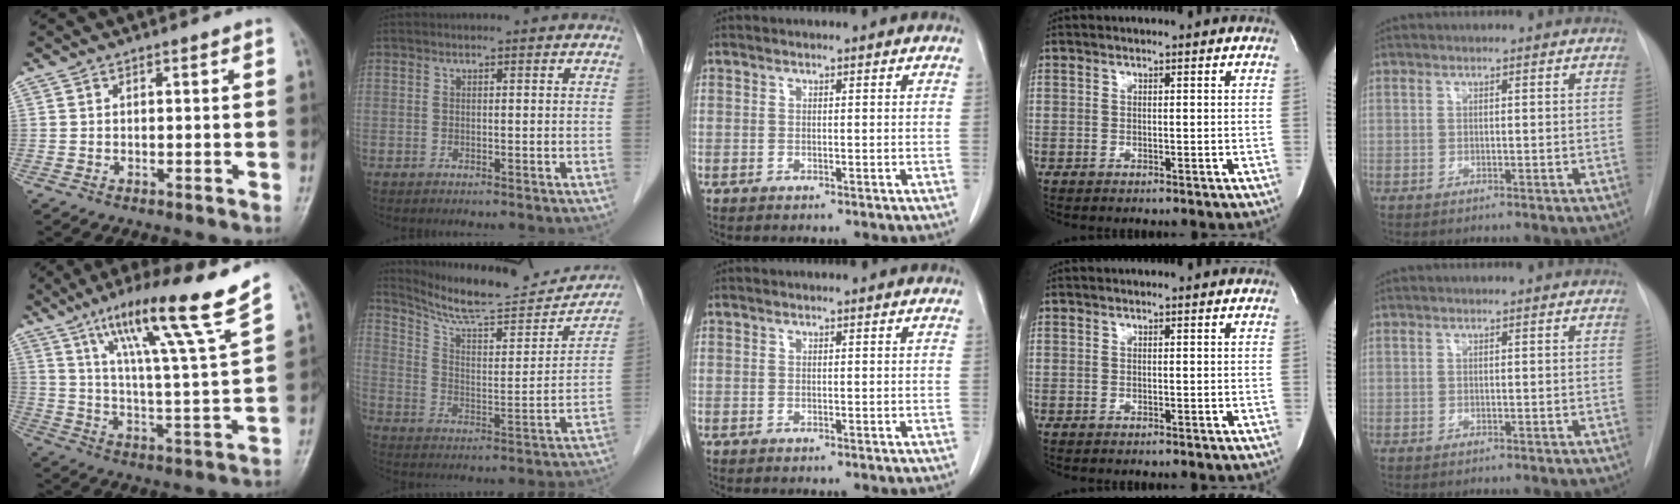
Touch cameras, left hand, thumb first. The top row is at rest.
{"thumb": {"total": 18.0, "force": [12.1, -0.6, 13.3], "torque": [-0.201, -0.062, 0.196]}, "index": {"total": 19.1, "force": [18.1, 1.9, 5.7], "torque": [-0.093, -0.037, 0.264]}}